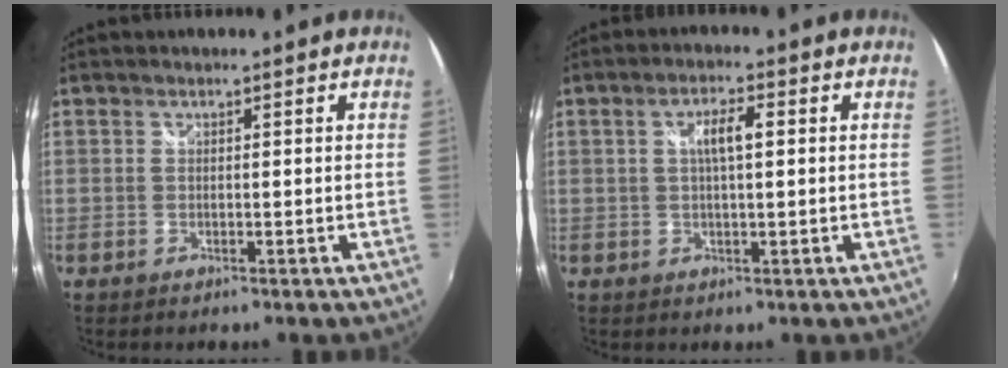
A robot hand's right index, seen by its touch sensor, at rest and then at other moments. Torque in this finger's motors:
{"motor_torque": [0.16, -0.15, 0.10, 0.07]}